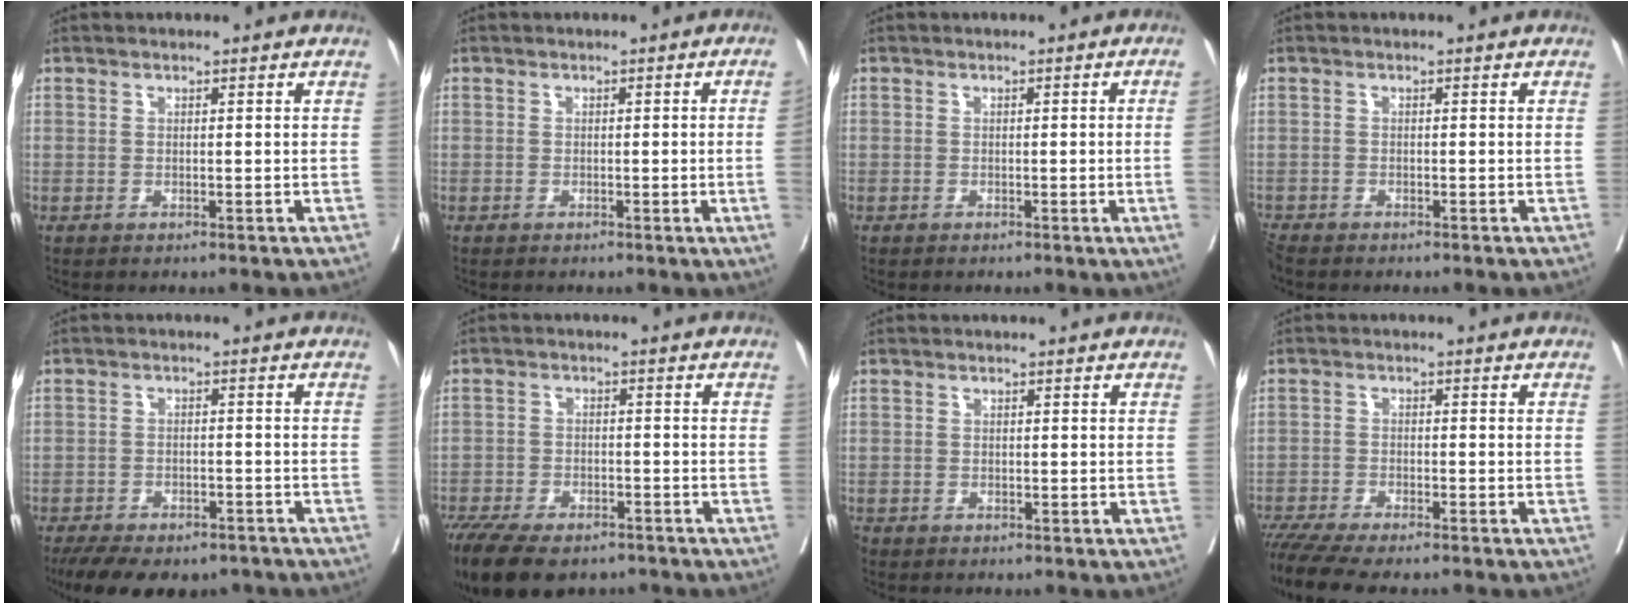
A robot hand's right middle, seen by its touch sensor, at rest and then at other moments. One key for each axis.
{"total": 2.8, "fx": -0.4, "fy": -1.0, "fz": 2.6, "tx": -0.030, "ty": -0.004, "tz": -0.003}
{"total": 2.6, "fx": -0.4, "fy": -0.9, "fz": 2.4, "tx": -0.027, "ty": -0.003, "tz": -0.003}
{"total": 1.9, "fx": -1.9, "fy": 0.2, "fz": 0.3, "tx": -0.010, "ty": -0.010, "tz": -0.038}
{"total": 14.1, "fx": -11.1, "fy": 6.0, "fz": 6.3, "tx": -0.131, "ty": -0.001, "tz": -0.151}
{"total": 14.8, "fx": -11.2, "fy": 6.2, "fz": 7.3, "tx": -0.171, "ty": -0.013, "tz": -0.169}
{"total": 0.8, "fx": -0.6, "fy": 0.4, "fz": 0.1, "tx": -0.007, "ty": 0.000, "tz": -0.014}
{"total": 9.2, "fx": -8.0, "fy": 0.9, "fz": 4.5, "tx": -0.070, "ty": -0.014, "tz": -0.129}